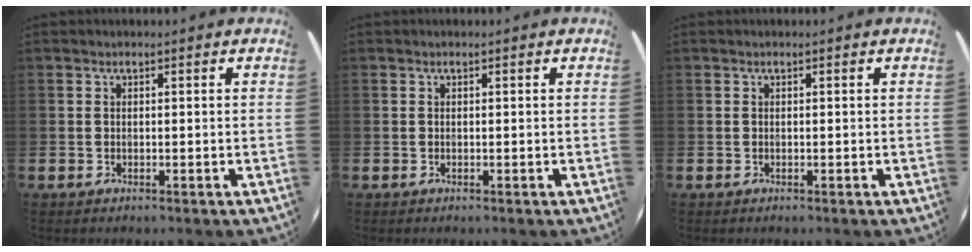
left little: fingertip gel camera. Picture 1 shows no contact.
{"total": 0.0}
{"total": 0.0}